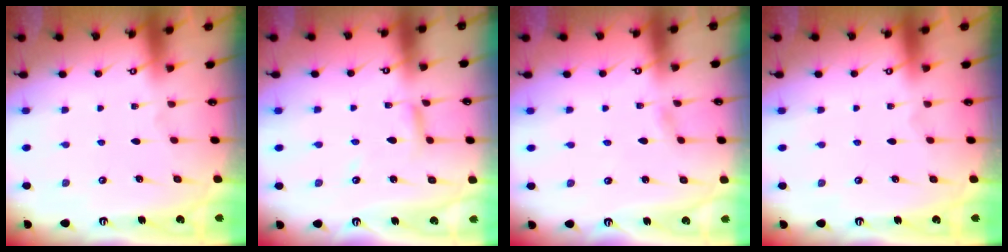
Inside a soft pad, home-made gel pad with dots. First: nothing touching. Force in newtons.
{"total": 5.0, "press": 5.0, "slide": 0.3}
{"total": 1.8, "press": 1.8, "slide": 0.2}
{"total": 0.0}